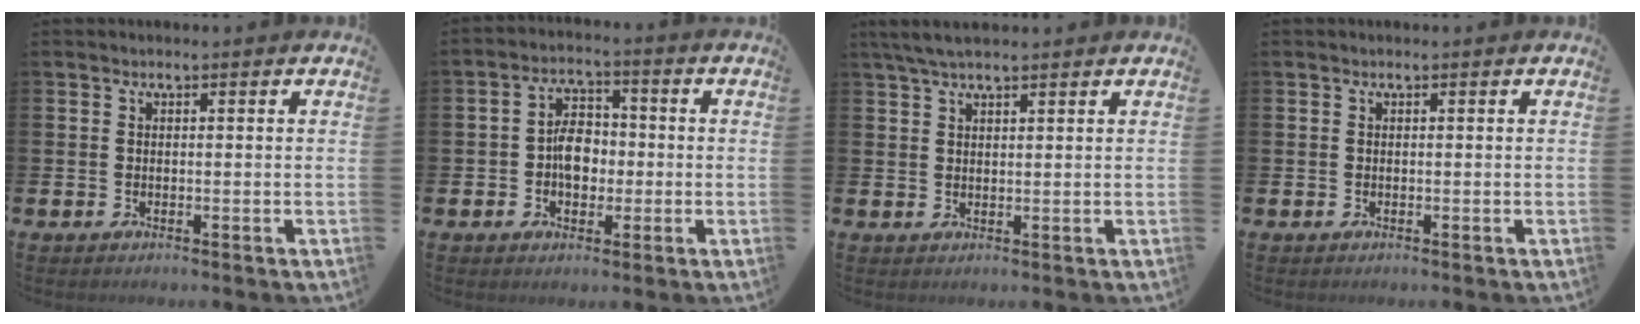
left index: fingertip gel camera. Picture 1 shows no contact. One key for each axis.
{"total": 5.2, "fx": -0.5, "fy": 3.5, "fz": 3.7, "tx": -0.059, "ty": 0.009, "tz": -0.015}
{"total": 3.5, "fx": 2.9, "fy": 0.7, "fz": 1.8, "tx": -0.038, "ty": -0.003, "tz": 0.053}
{"total": 0.0}